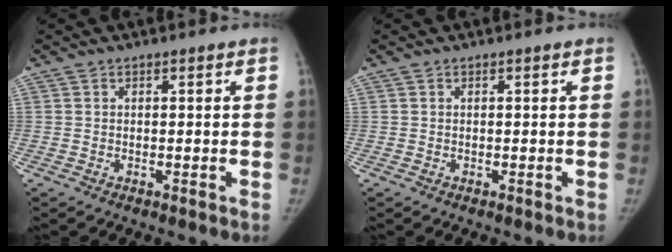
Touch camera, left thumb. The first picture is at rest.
{"total": 0.0}